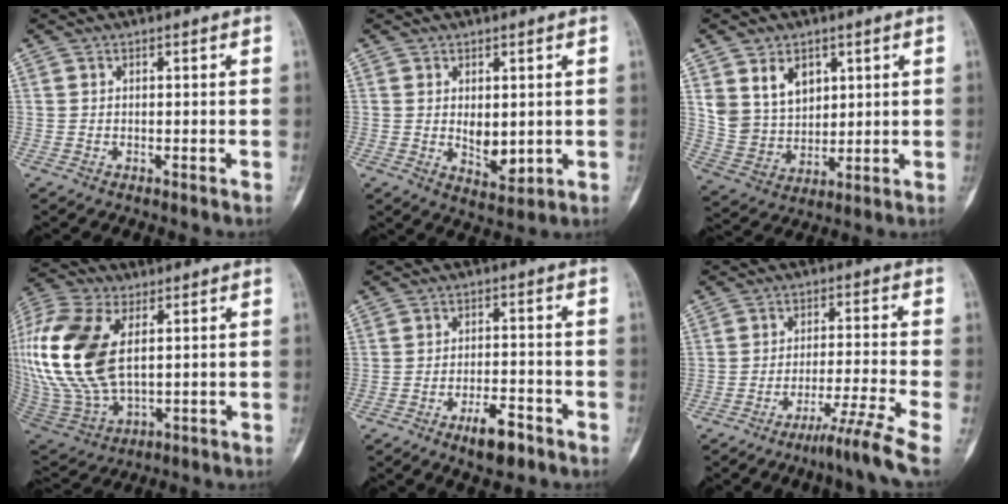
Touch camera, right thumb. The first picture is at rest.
{"total": 5.8, "force": [0.5, 3.2, 4.8], "torque": [-0.053, -0.017, 0.020]}
{"total": 10.6, "force": [4.7, 7.7, 5.6], "torque": [-0.070, -0.026, 0.104]}
{"total": 23.5, "force": [4.7, 13.1, 19.0], "torque": [-0.429, -0.016, 0.092]}
{"total": 6.3, "force": [-3.8, 2.4, 4.4], "torque": [-0.060, 0.019, -0.057]}
{"total": 8.3, "force": [-5.5, -1.7, 6.0], "torque": [-0.106, 0.027, -0.094]}